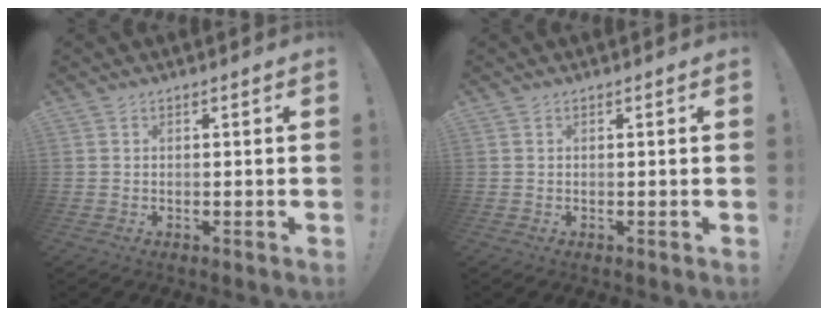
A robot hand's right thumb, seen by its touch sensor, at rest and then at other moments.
{"total": 0.0}